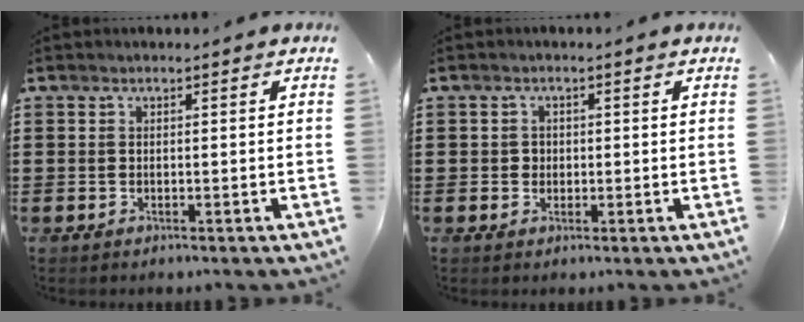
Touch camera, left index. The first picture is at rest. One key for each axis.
{"total": 1.3, "fx": 0.2, "fy": 1.3, "fz": 0.2, "tx": -0.009, "ty": 0.007, "tz": 0.002}